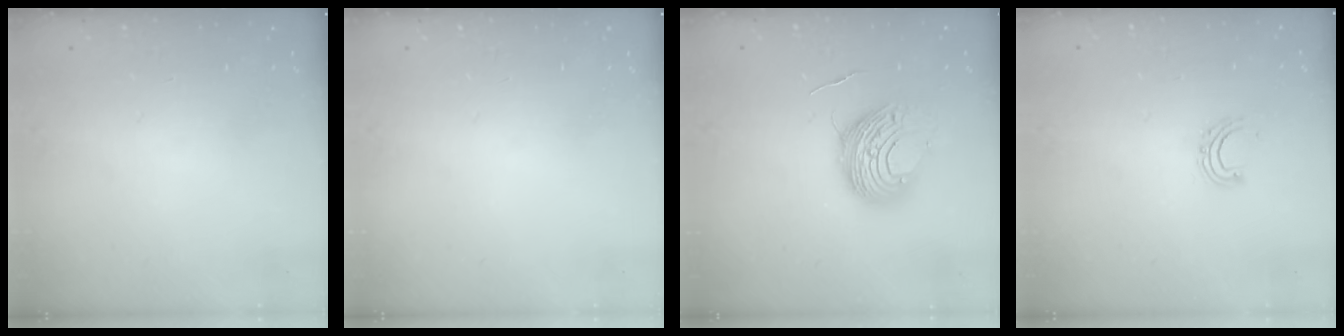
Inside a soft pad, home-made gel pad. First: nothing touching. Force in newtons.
{"total": 0.0}
{"total": 10.8, "press": 10.8, "slide": 1.1}
{"total": 5.5, "press": 5.4, "slide": 1.1}